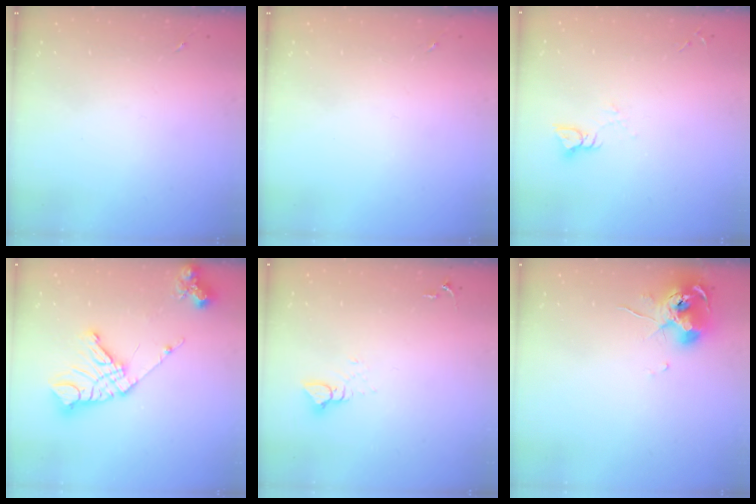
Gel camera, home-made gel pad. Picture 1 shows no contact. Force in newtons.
{"total": 0.0}
{"total": 3.6, "press": 3.6, "slide": 0.4}
{"total": 16.4, "press": 16.3, "slide": 1.9}
{"total": 3.7, "press": 3.7, "slide": 0.1}
{"total": 10.3, "press": 10.2, "slide": 1.1}